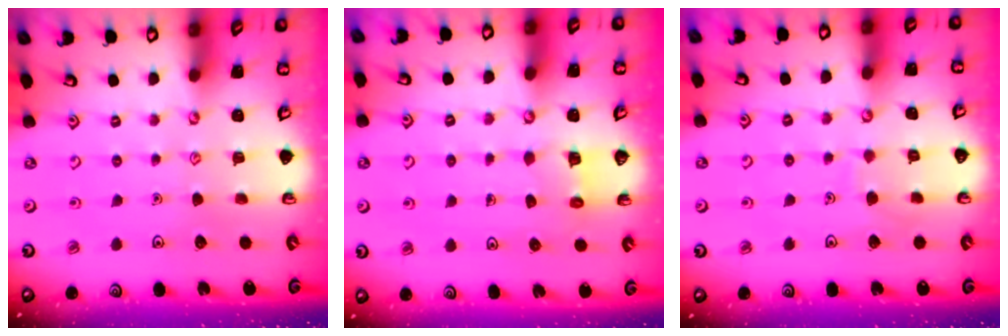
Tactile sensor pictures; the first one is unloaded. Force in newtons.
{"total": 3.4, "press": 3.4, "slide": 0.2}
{"total": 5.2, "press": 5.1, "slide": 0.4}